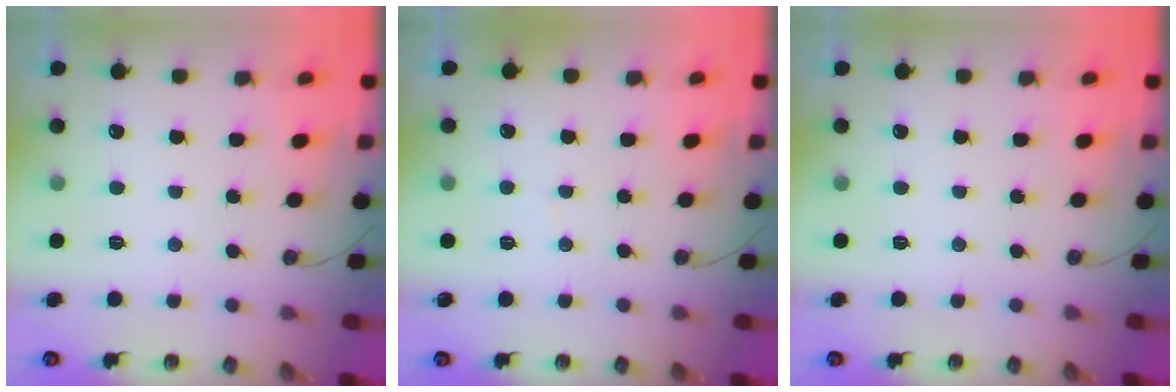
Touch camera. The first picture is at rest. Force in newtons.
{"total": 1.9, "press": 1.9, "slide": 0.2}
{"total": 0.0}